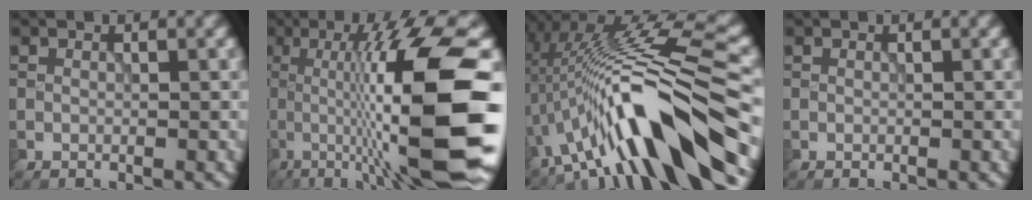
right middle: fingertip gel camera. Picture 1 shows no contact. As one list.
[{"total": 15.1, "force": [-1.8, 2.6, 14.8], "torque": [-0.226, 0.020, -0.028]}, {"total": 12.5, "force": [-3.5, 2.0, 11.8], "torque": [-0.192, 0.022, -0.055]}, {"total": 0.0}]